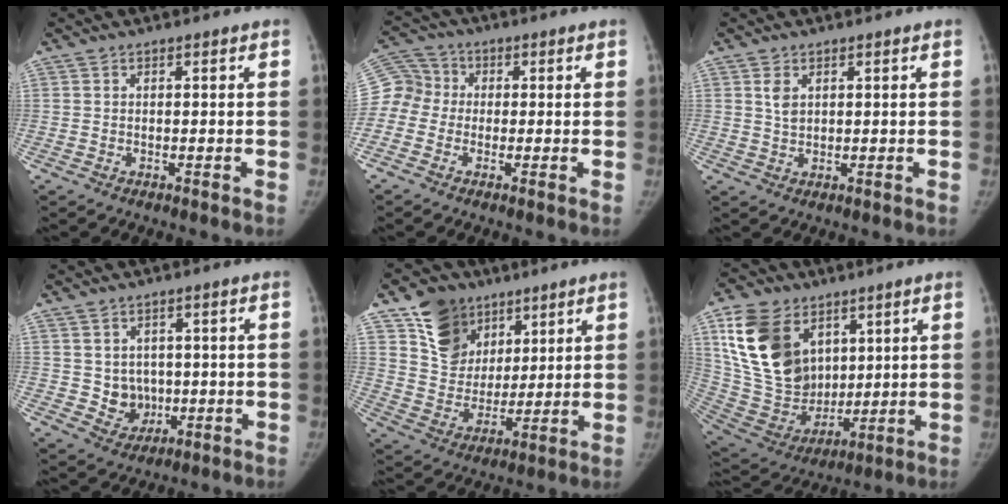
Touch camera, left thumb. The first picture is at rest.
{"total": 7.6, "force": [-0.7, 7.0, 2.8], "torque": [-0.045, 0.021, -0.023]}
{"total": 2.5, "force": [1.2, 1.5, 1.6], "torque": [-0.025, -0.006, 0.027]}
{"total": 5.4, "force": [0.1, 4.9, 2.4], "torque": [-0.005, -0.011, 0.014]}
{"total": 13.7, "force": [8.0, 10.2, 4.3], "torque": [-0.035, -0.047, 0.150]}
{"total": 21.1, "force": [8.9, 14.8, 12.3], "torque": [-0.214, -0.032, 0.179]}